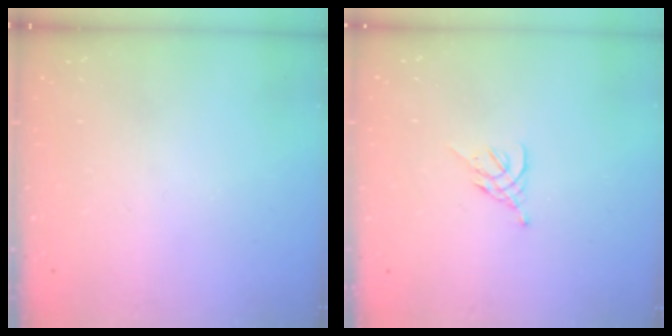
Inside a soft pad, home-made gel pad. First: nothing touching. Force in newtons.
{"total": 4.7, "press": 4.6, "slide": 0.7}